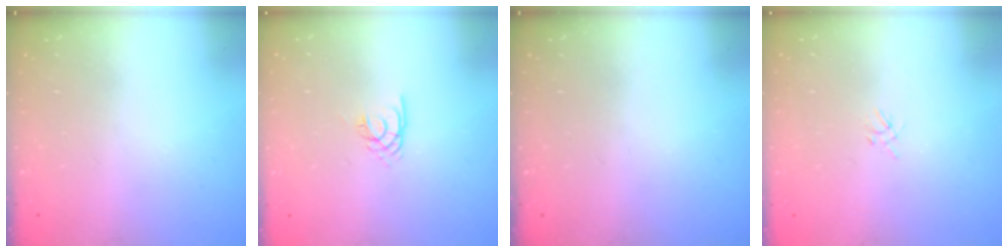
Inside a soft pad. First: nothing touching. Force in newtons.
{"total": 2.1, "press": 2.1, "slide": 0.4}
{"total": 0.0}
{"total": 2.0, "press": 2.0, "slide": 0.4}